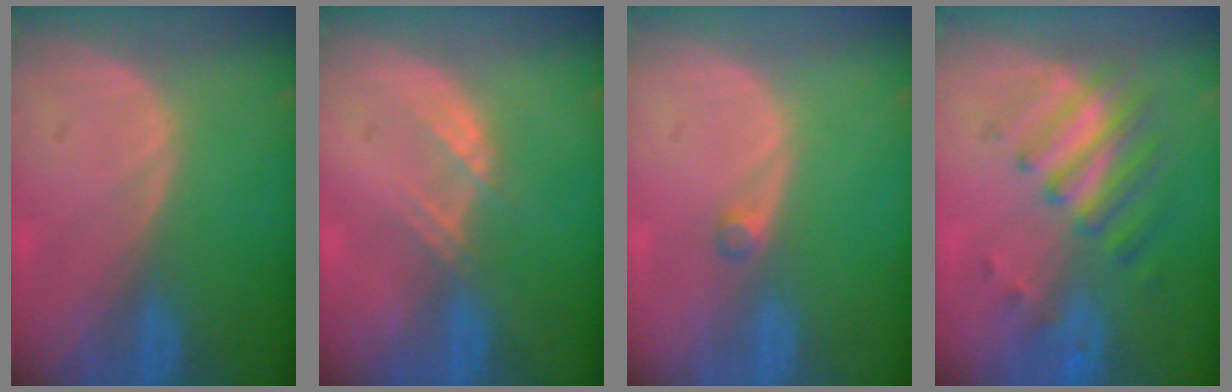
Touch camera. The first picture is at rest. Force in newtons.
{"total": 2.3, "press": 2.3, "slide": 0.2}
{"total": 1.3, "press": 1.1, "slide": 0.6}
{"total": 7.7, "press": 6.8, "slide": 3.6}